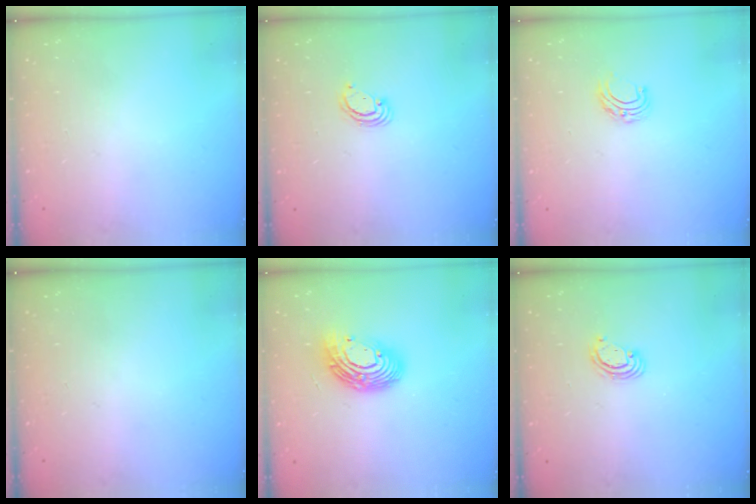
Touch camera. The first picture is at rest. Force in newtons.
{"total": 2.7, "press": 2.7, "slide": 0.2}
{"total": 5.6, "press": 5.6, "slide": 0.5}
{"total": 0.0}
{"total": 13.9, "press": 13.8, "slide": 1.1}
{"total": 2.5, "press": 2.5, "slide": 0.2}